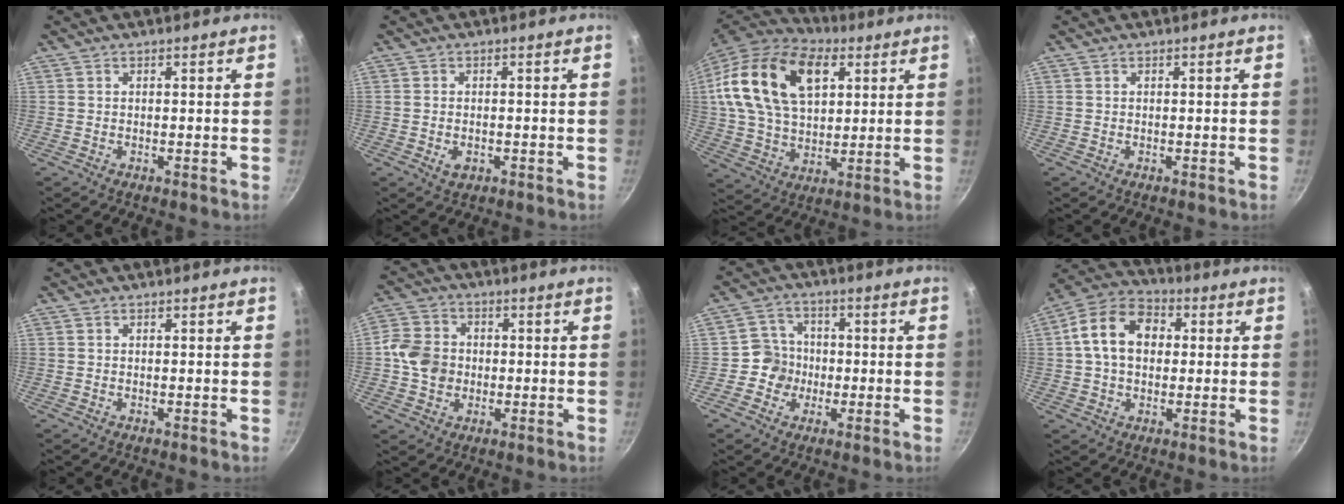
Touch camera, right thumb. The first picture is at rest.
{"total": 2.5, "force": [-0.8, 1.7, 1.7], "torque": [-0.028, 0.000, -0.011]}
{"total": 23.4, "force": [8.2, 14.6, 16.3], "torque": [-0.281, -0.003, 0.140]}
{"total": 0.0}
{"total": 0.0}
{"total": 8.3, "force": [-0.5, 7.2, 4.2], "torque": [-0.057, 0.012, -0.022]}
{"total": 5.9, "force": [-1.2, 5.6, 1.3], "torque": [0.013, 0.017, -0.034]}
{"total": 12.9, "force": [1.6, 9.4, 8.6], "torque": [-0.122, 0.025, 0.010]}